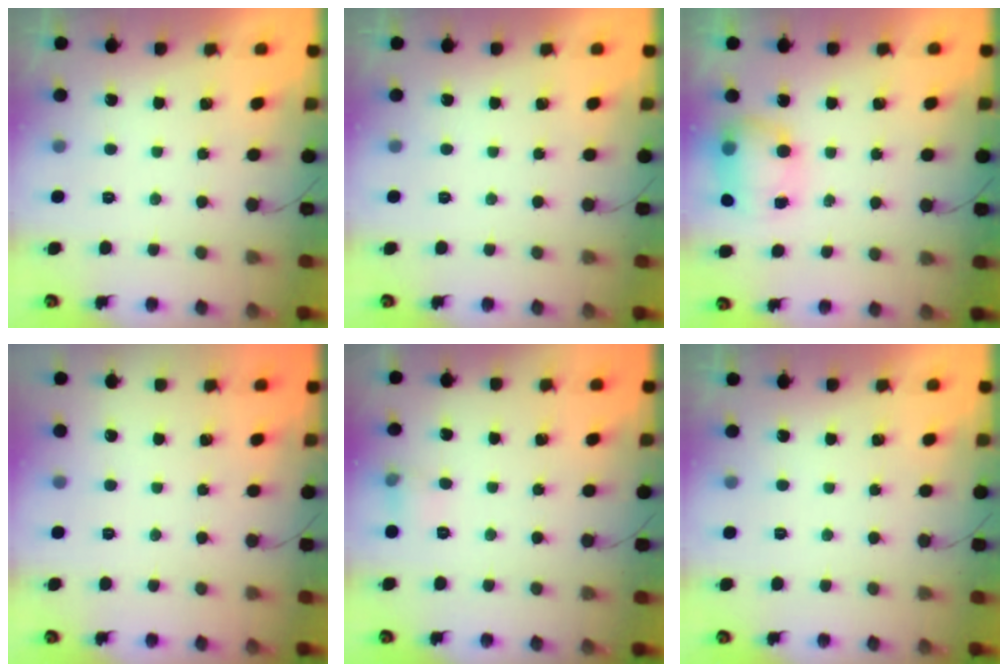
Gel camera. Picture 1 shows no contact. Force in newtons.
{"total": 0.0}
{"total": 7.7, "press": 7.6, "slide": 1.1}
{"total": 0.0}
{"total": 5.2, "press": 5.0, "slide": 1.3}
{"total": 0.0}